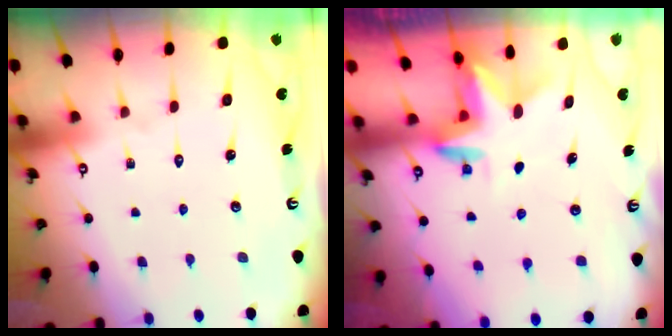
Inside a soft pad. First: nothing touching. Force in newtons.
{"total": 3.0, "press": 3.0, "slide": 0.2}